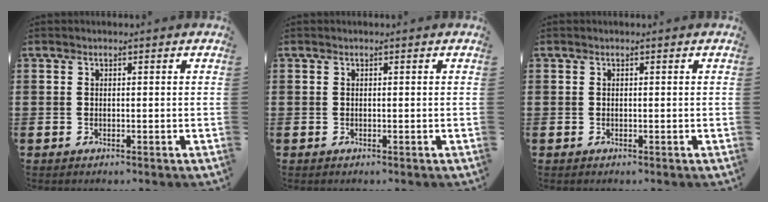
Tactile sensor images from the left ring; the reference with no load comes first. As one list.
[{"total": 0.0}, {"total": 0.0}]